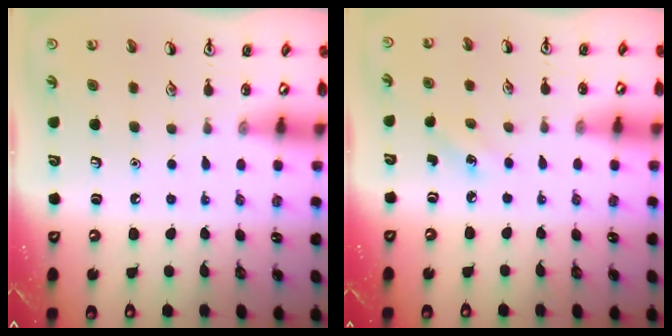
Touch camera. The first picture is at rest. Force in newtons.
{"total": 1.9, "press": 1.7, "slide": 0.7}